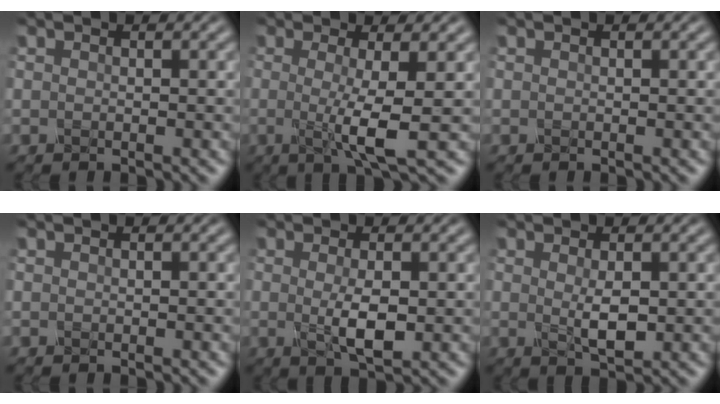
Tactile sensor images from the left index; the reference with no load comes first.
{"total": 4.6, "force": [-0.2, 0.8, 4.5], "torque": [-0.079, -0.011, -0.006]}
{"total": 0.0}
{"total": 0.0}
{"total": 3.1, "force": [-0.1, 0.9, 3.0], "torque": [-0.058, -0.004, 0.002]}
{"total": 2.4, "force": [0.2, 0.8, 2.3], "torque": [-0.047, -0.006, 0.008]}